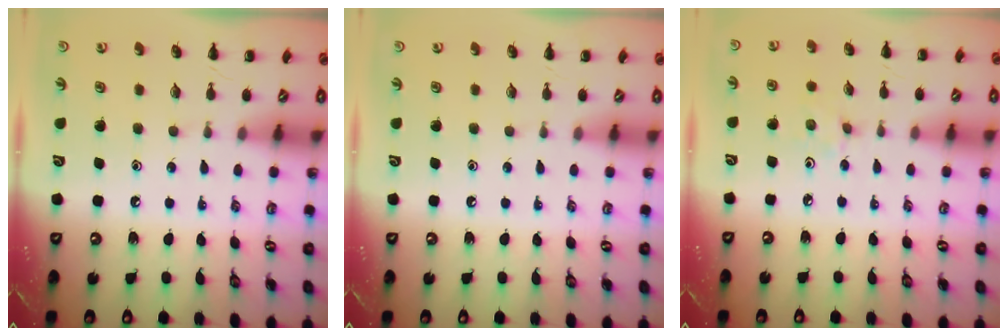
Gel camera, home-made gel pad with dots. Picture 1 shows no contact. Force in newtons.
{"total": 0.0}
{"total": 2.5, "press": 2.4, "slide": 0.9}